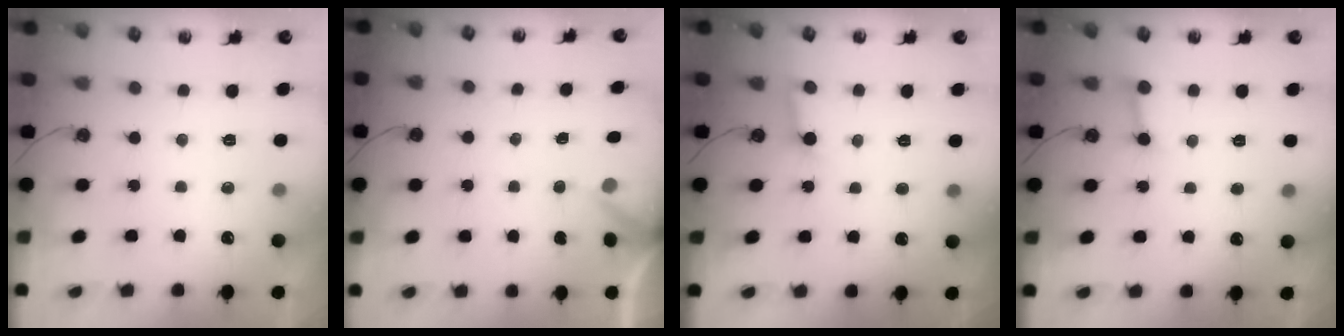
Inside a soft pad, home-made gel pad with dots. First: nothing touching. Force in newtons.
{"total": 3.2, "press": 3.2, "slide": 0.2}
{"total": 2.8, "press": 2.8, "slide": 0.3}
{"total": 3.8, "press": 3.7, "slide": 0.5}